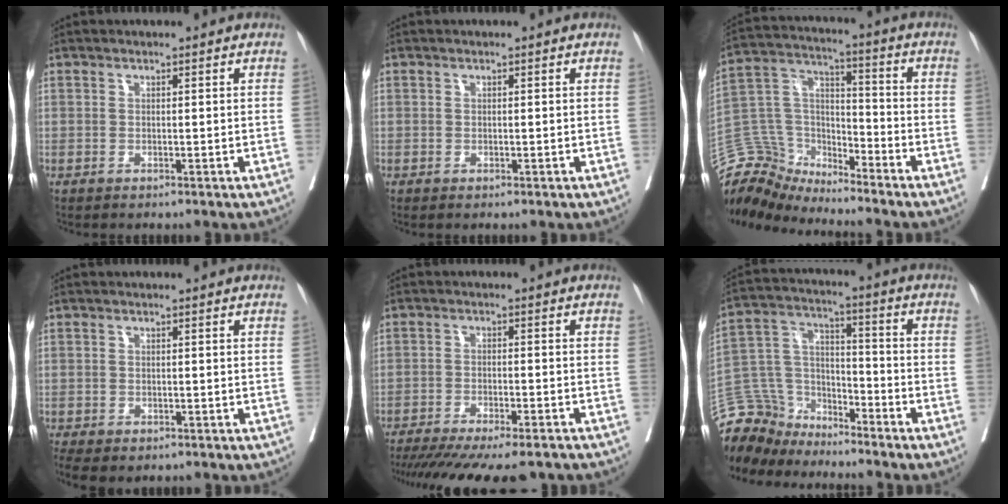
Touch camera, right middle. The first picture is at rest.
{"total": 0.0}
{"total": 11.0, "force": [-10.7, 2.3, -0.1], "torque": [-0.003, 0.059, -0.212]}
{"total": 6.6, "force": [-3.9, 4.0, 3.5], "torque": [-0.083, -0.007, -0.053]}
{"total": 18.9, "force": [-16.1, 3.4, 9.4], "torque": [-0.158, -0.036, -0.223]}
{"total": 11.6, "force": [-10.8, 4.4, 0.2], "torque": [-0.011, 0.048, -0.207]}